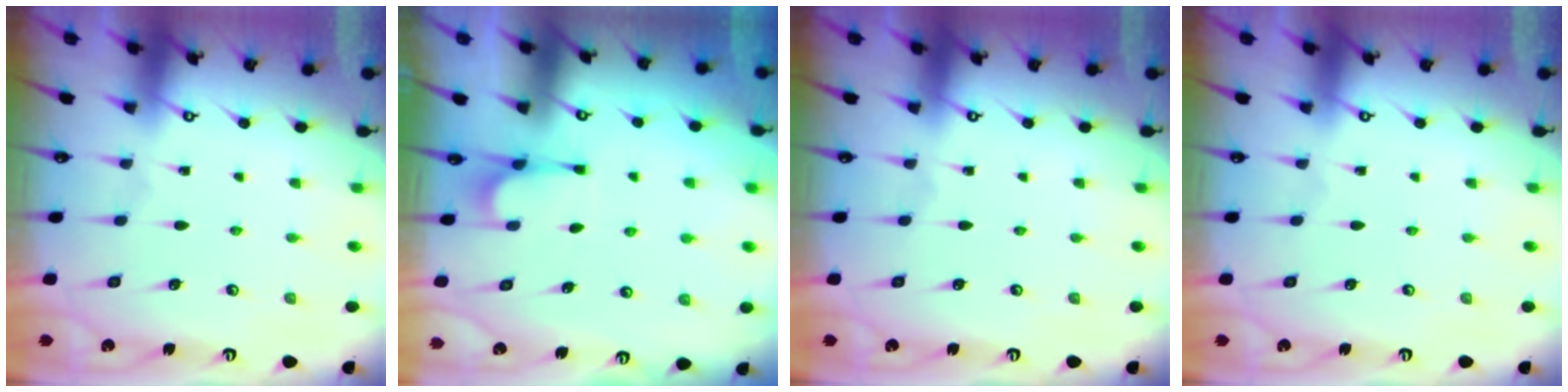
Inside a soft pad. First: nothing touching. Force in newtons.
{"total": 1.0, "press": 0.3, "slide": 1.0}
{"total": 0.0}
{"total": 0.0}